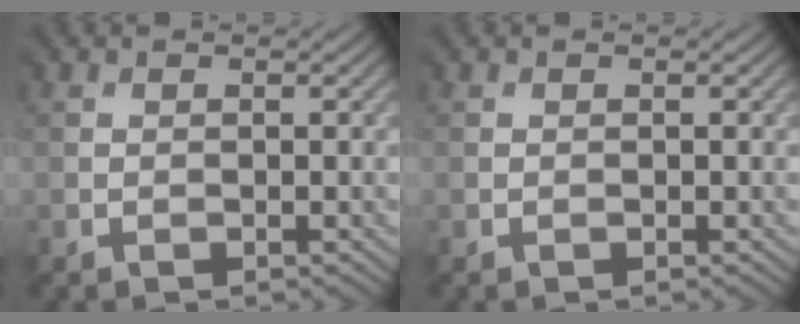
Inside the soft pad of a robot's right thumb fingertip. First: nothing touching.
{"total": 0.0}